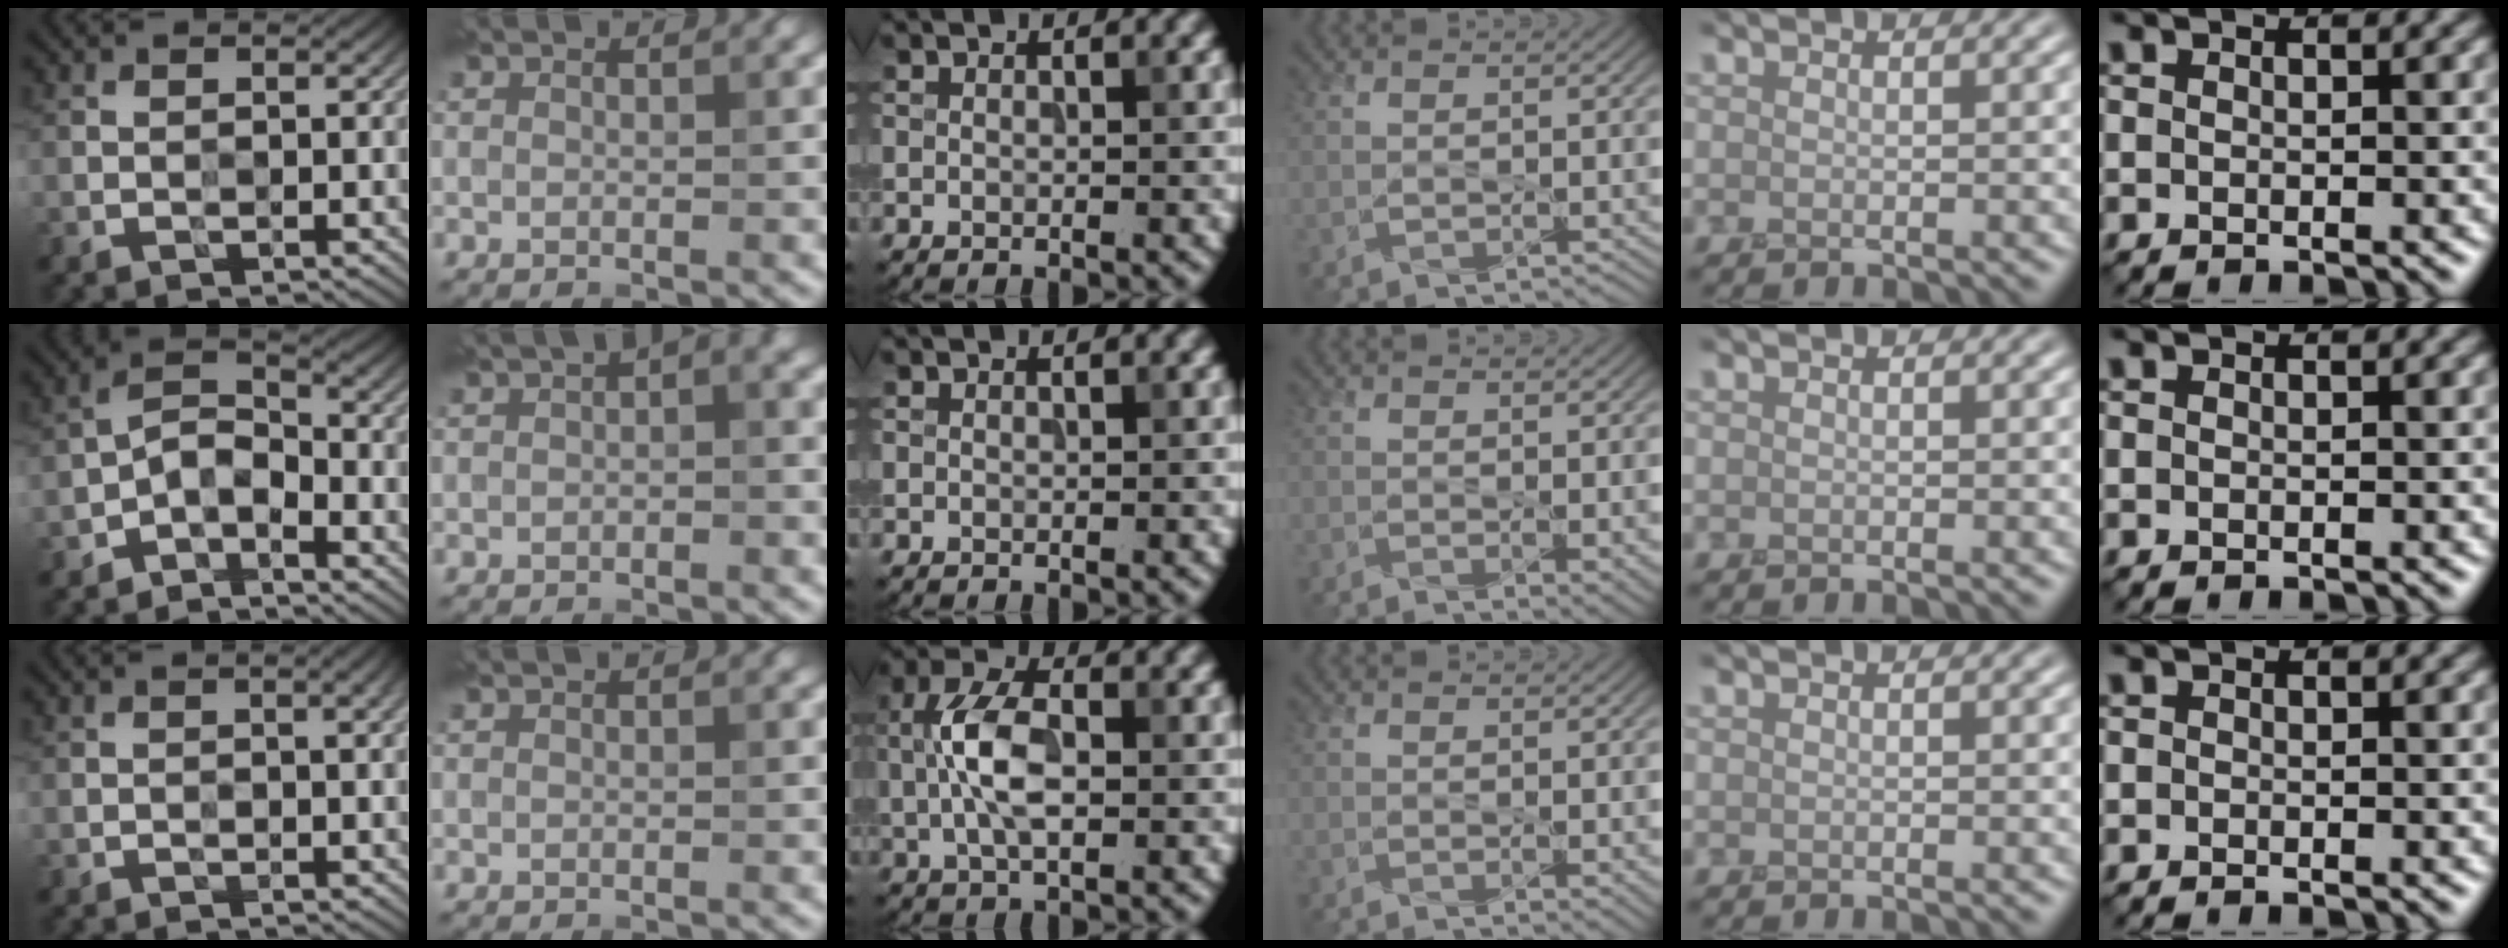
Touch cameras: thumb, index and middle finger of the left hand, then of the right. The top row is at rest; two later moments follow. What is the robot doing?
{"motion": "peel", "object": "velcro strap"}